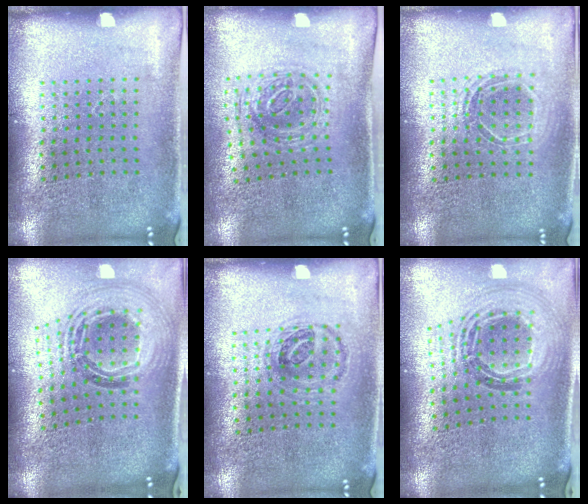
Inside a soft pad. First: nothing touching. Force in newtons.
{"total": 1.1, "press": 1.0, "slide": 0.3}
{"total": 1.4, "press": 1.2, "slide": 0.7}
{"total": 1.6, "press": 1.4, "slide": 0.8}
{"total": 1.0, "press": 0.9, "slide": 0.5}
{"total": 1.3, "press": 1.2, "slide": 0.6}